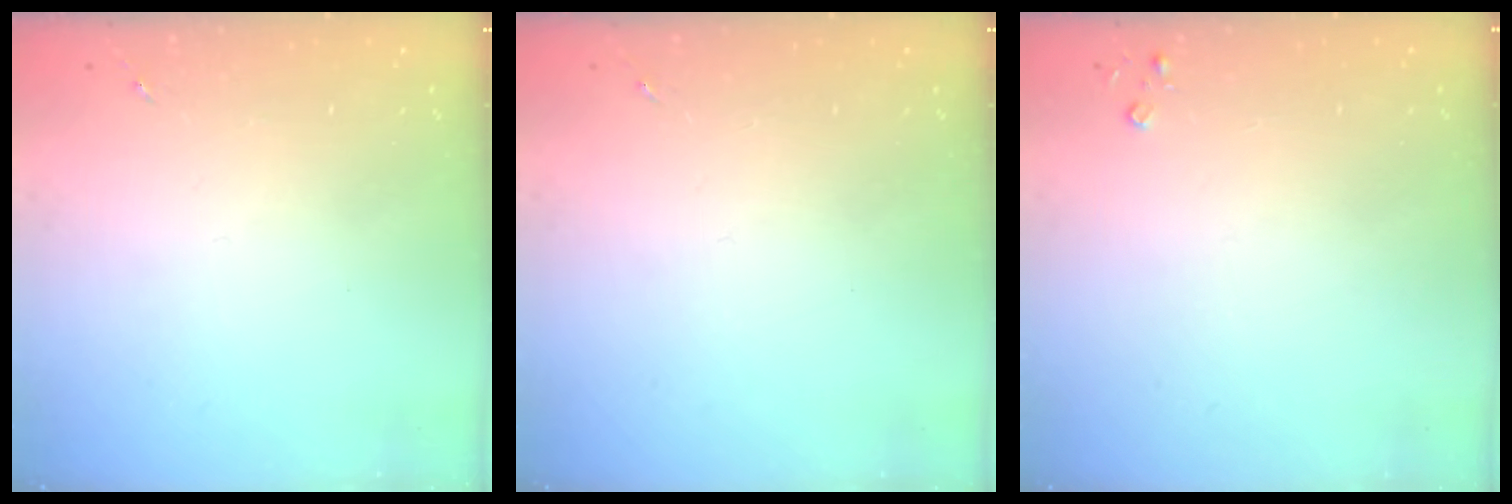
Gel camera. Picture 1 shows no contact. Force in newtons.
{"total": 0.0}
{"total": 2.6, "press": 2.6, "slide": 0.3}